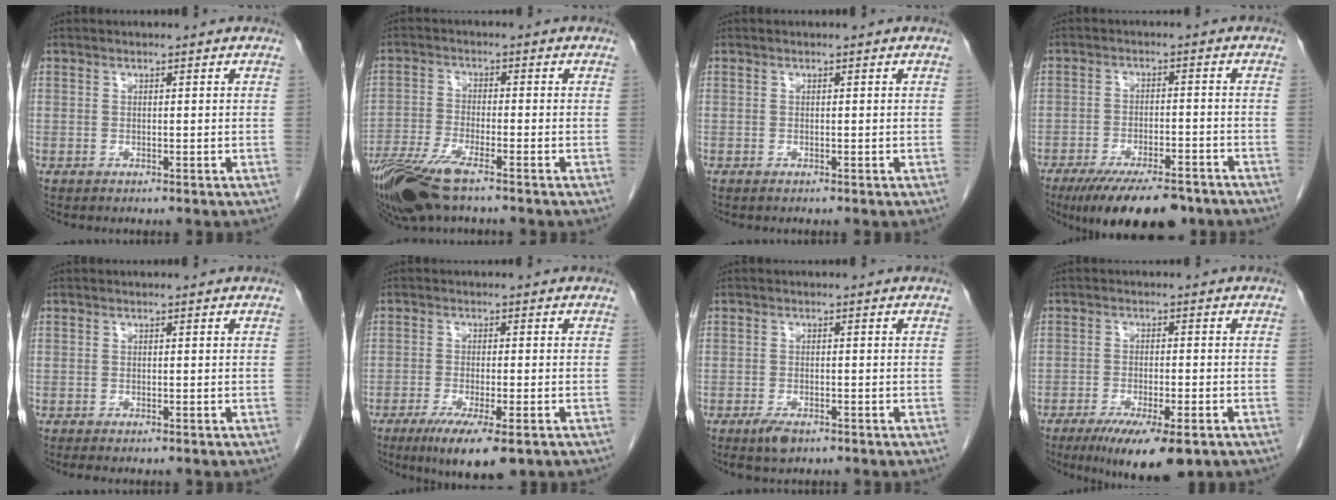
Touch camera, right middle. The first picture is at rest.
{"total": 10.7, "force": [-7.7, 2.1, 7.1], "torque": [-0.139, -0.021, -0.142]}
{"total": 0.0}
{"total": 13.1, "force": [-10.0, 4.0, 7.4], "torque": [-0.106, -0.009, -0.153]}
{"total": 1.3, "force": [-1.1, 0.3, 0.7], "torque": [-0.010, -0.004, -0.013]}
{"total": 8.8, "force": [-5.4, 1.5, 6.8], "torque": [-0.111, -0.024, -0.081]}
{"total": 2.9, "force": [-1.9, 1.0, 1.9], "torque": [-0.041, -0.004, -0.029]}
{"total": 10.0, "force": [-6.4, 2.1, 7.5], "torque": [-0.115, -0.021, -0.096]}